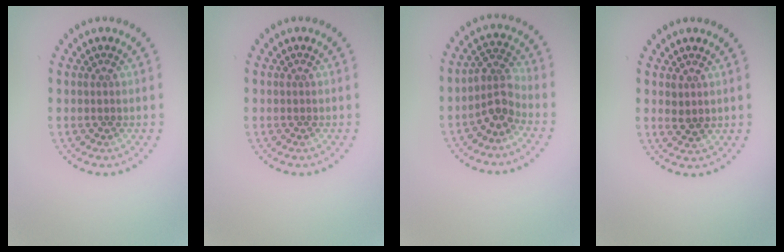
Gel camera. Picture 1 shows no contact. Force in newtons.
{"total": 0.0}
{"total": 2.7, "press": 2.1, "slide": 1.7}
{"total": 1.0, "press": 0.9, "slide": 0.5}